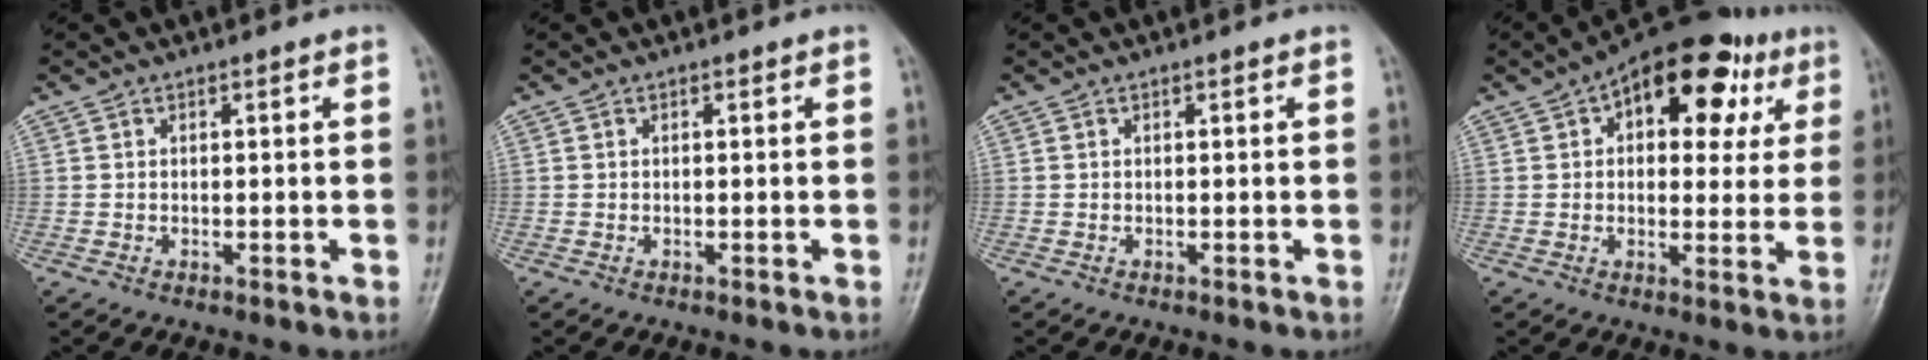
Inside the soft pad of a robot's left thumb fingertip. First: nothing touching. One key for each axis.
{"total": 0.0}
{"total": 0.0}
{"total": 17.5, "fx": 6.8, "fy": 9.8, "fz": 12.8, "tx": -0.123, "ty": 0.005, "tz": 0.087}